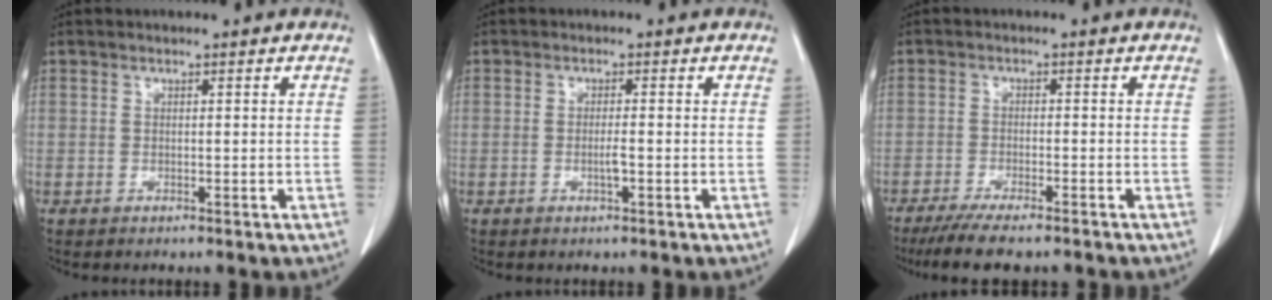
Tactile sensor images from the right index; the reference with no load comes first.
{"total": 1.6, "force": [-0.6, 0.0, 1.5], "torque": [-0.030, -0.001, -0.012]}
{"total": 9.6, "force": [-8.0, 1.4, 5.2], "torque": [-0.075, -0.017, -0.122]}